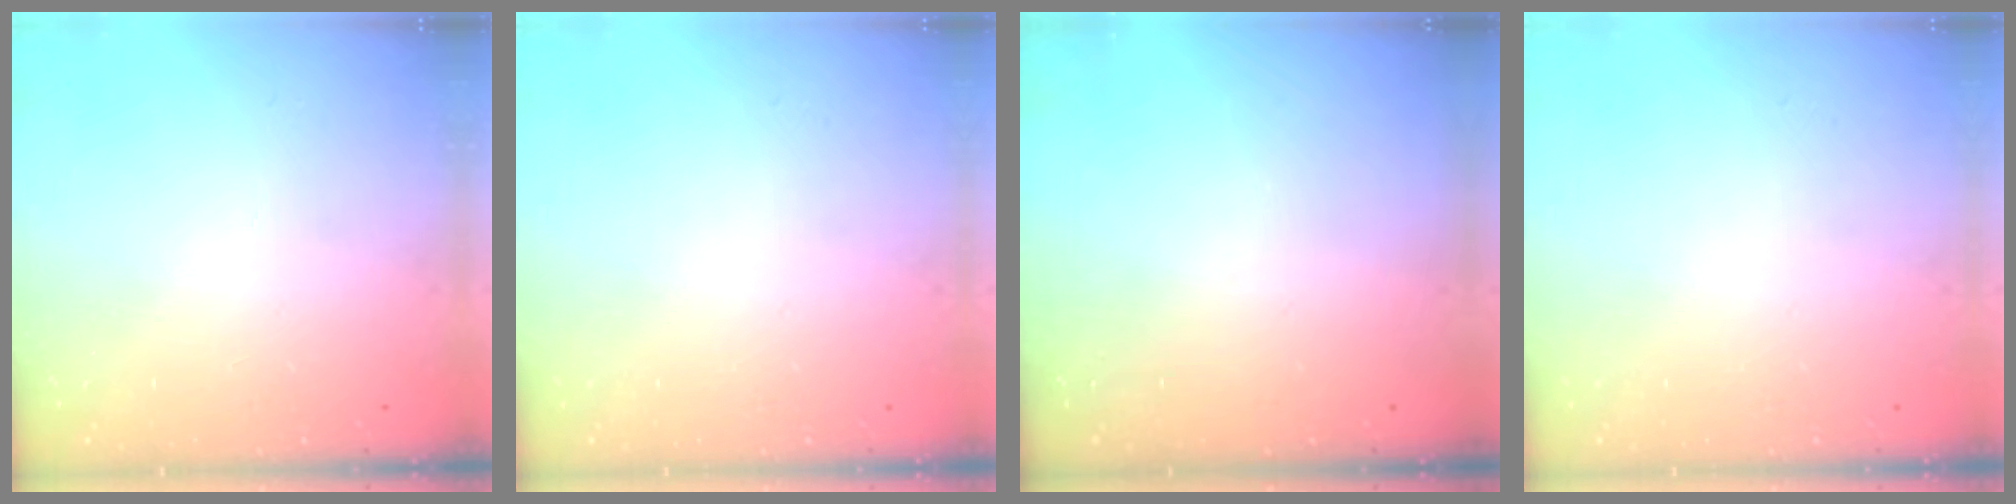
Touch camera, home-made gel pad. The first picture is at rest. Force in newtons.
{"total": 0.0}
{"total": 0.0}
{"total": 0.0}